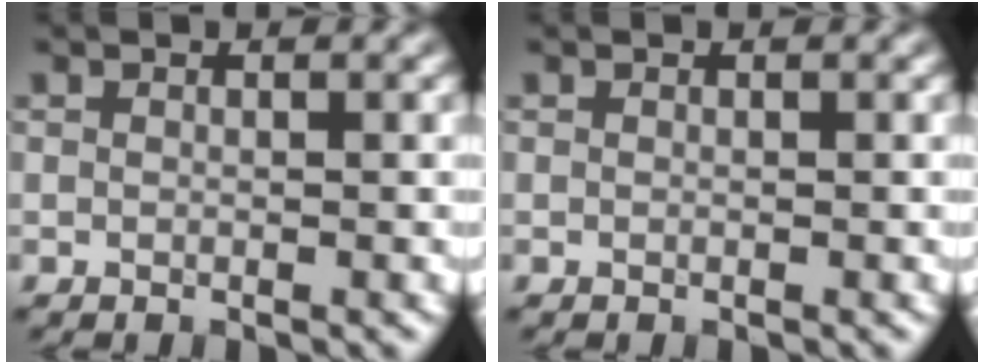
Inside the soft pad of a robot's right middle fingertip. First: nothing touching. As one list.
[{"total": 0.0}]